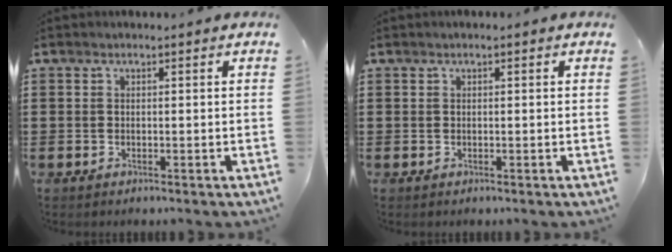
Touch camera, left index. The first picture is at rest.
{"total": 0.0}